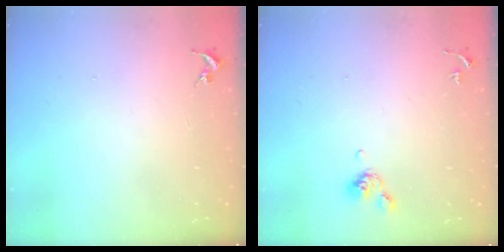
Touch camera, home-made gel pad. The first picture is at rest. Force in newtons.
{"total": 6.6, "press": 6.4, "slide": 1.5}